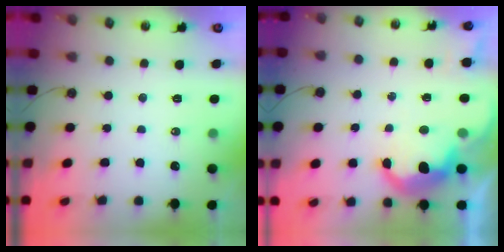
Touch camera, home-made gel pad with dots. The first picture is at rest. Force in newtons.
{"total": 10.7, "press": 10.7, "slide": 0.8}